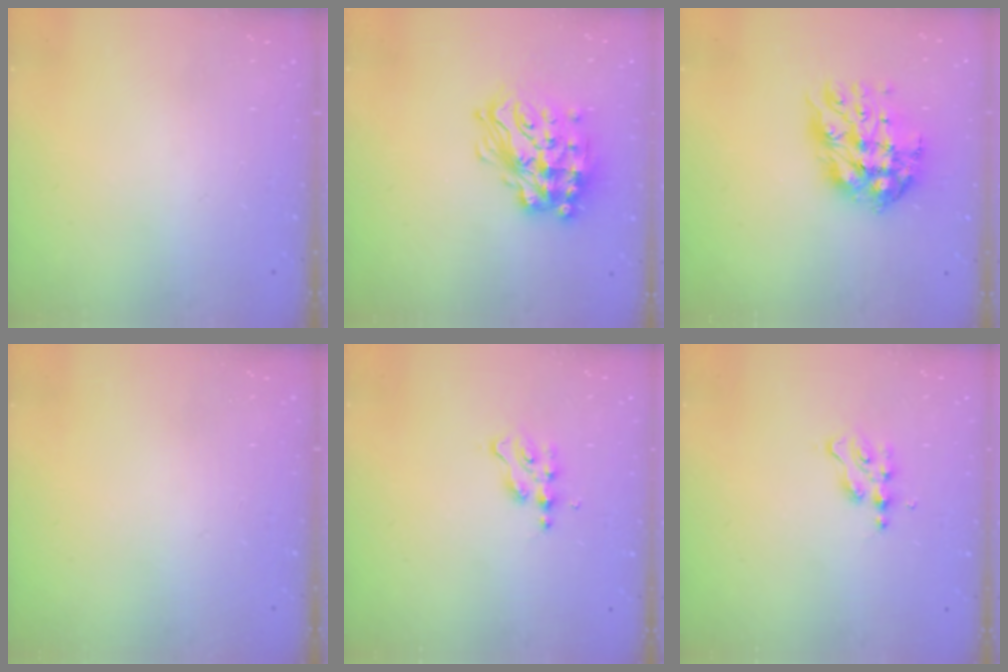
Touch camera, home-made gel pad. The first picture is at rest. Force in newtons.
{"total": 19.6, "press": 19.5, "slide": 1.2}
{"total": 14.3, "press": 14.2, "slide": 1.2}
{"total": 0.0}
{"total": 2.8, "press": 2.8, "slide": 0.2}
{"total": 2.8, "press": 2.8, "slide": 0.2}